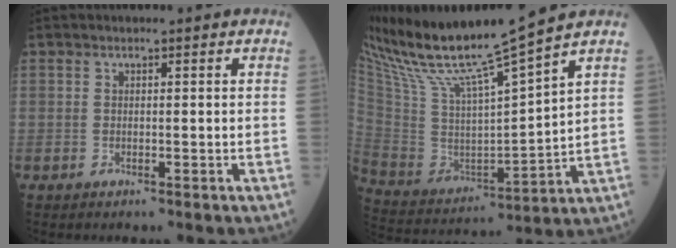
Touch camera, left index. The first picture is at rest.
{"total": 16.6, "force": [14.1, -1.9, 8.6], "torque": [-0.177, -0.021, 0.272]}